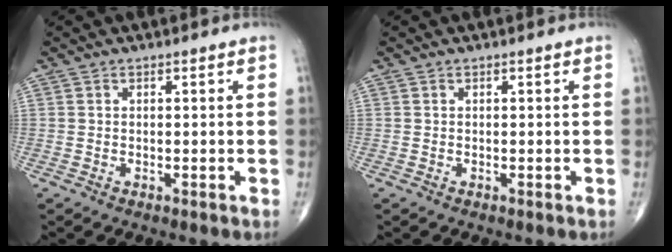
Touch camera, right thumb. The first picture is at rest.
{"total": 0.0}